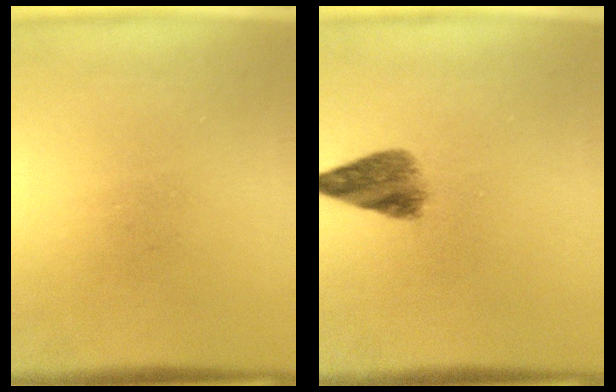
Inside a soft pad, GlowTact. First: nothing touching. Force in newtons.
{"total": 4.7}